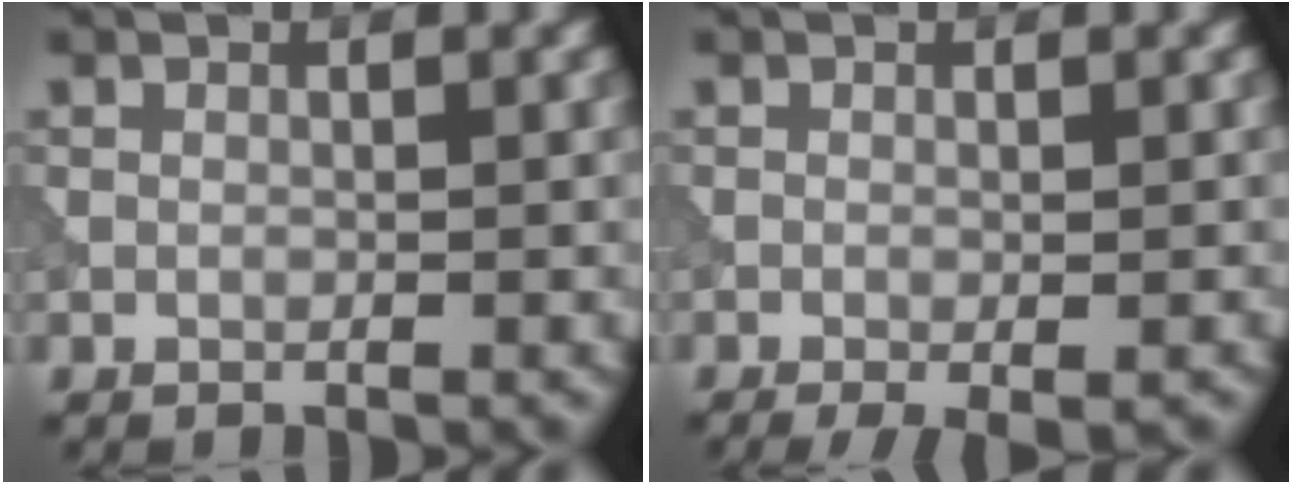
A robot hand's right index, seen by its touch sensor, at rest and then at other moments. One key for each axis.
{"total": 3.2, "fx": -1.7, "fy": 0.6, "fz": 2.5, "tx": -0.039, "ty": -0.004, "tz": -0.023}